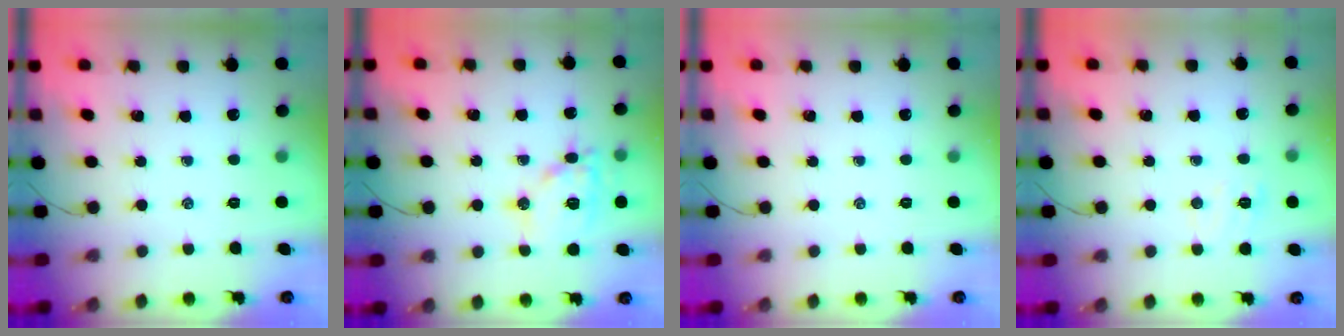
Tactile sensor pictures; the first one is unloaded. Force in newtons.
{"total": 12.8, "press": 12.8, "slide": 1.4}
{"total": 0.0}
{"total": 5.9, "press": 5.7, "slide": 1.4}